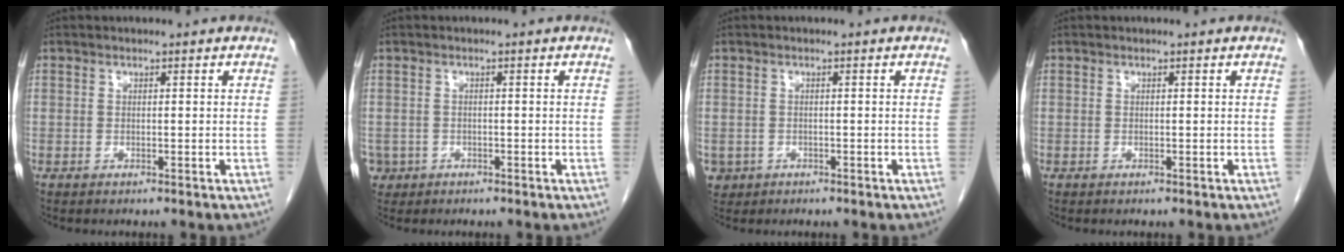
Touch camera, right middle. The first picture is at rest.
{"total": 2.8, "force": [-1.4, 2.4, 0.2], "torque": [-0.004, 0.006, -0.023]}
{"total": 2.7, "force": [-1.2, 2.4, 0.4], "torque": [-0.007, 0.003, -0.017]}
{"total": 0.0}